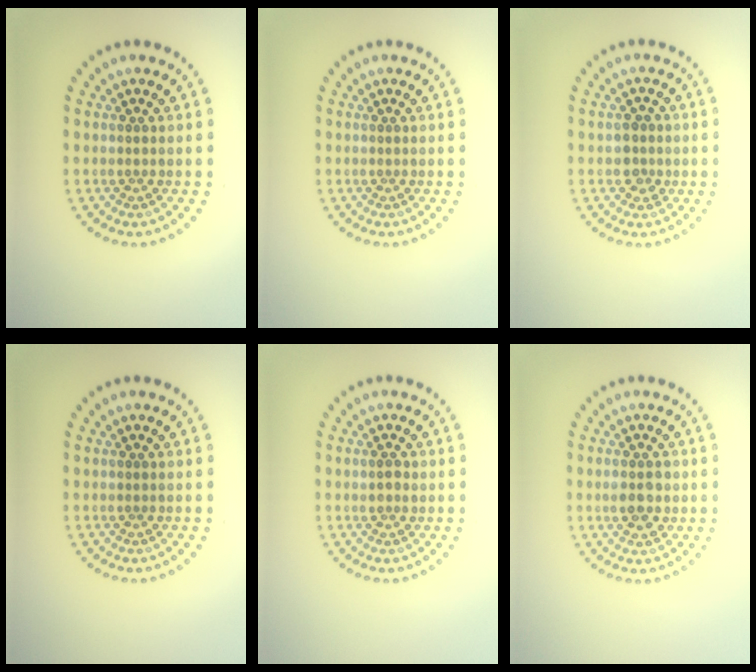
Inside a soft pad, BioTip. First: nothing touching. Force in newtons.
{"total": 0.0}
{"total": 1.8, "press": 1.8, "slide": 0.5}
{"total": 0.0}
{"total": 1.1, "press": 1.1, "slide": 0.1}
{"total": 2.7, "press": 2.7, "slide": 0.1}